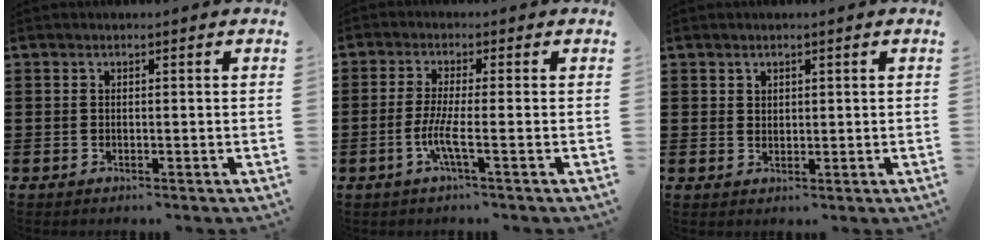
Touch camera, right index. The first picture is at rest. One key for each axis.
{"total": 4.7, "fx": -1.7, "fy": 0.0, "fz": 4.4, "tx": -0.097, "ty": -0.015, "tz": -0.037}
{"total": 1.3, "fx": 1.1, "fy": 0.8, "fz": 0.1, "tx": -0.004, "ty": 0.002, "tz": 0.021}